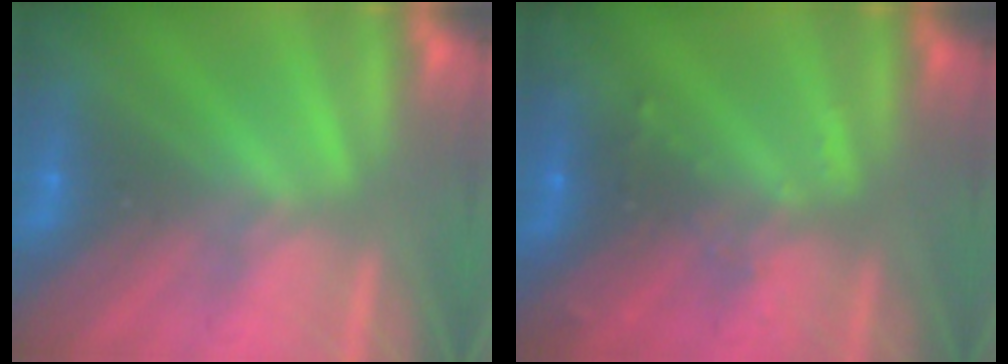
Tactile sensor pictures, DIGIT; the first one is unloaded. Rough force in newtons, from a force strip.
{"total": 2.9}